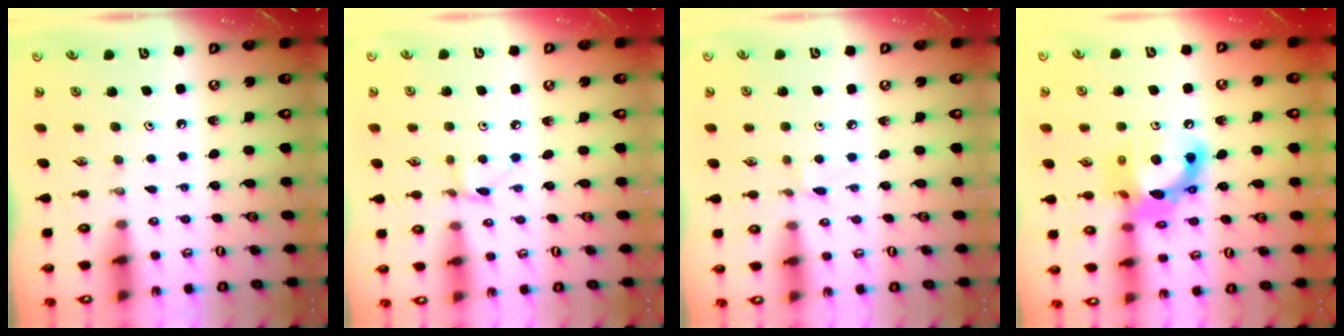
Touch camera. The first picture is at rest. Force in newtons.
{"total": 3.7, "press": 3.7, "slide": 0.4}
{"total": 2.3, "press": 2.3, "slide": 0.3}
{"total": 15.3, "press": 15.3, "slide": 0.9}